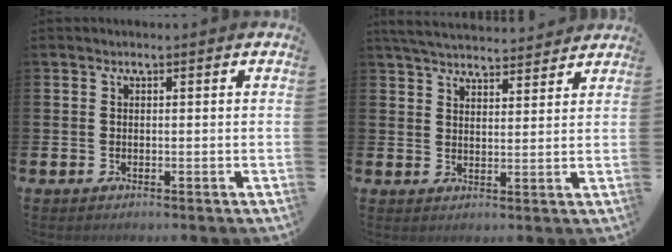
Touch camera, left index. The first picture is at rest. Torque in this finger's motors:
{"motor_torque": [1.03, -1.11, 0.15, 0.08]}